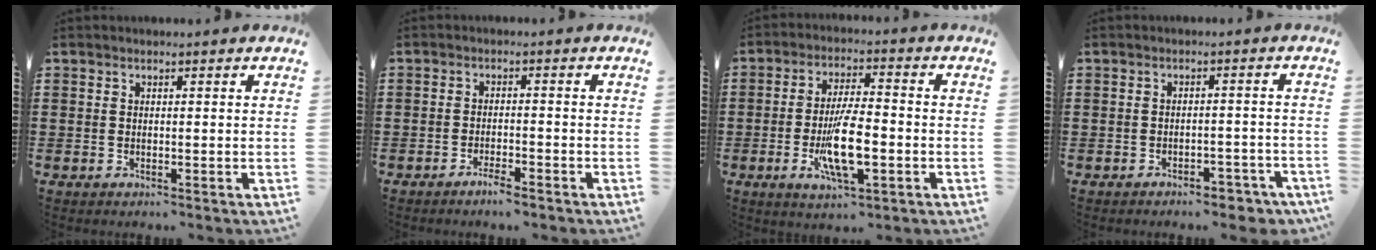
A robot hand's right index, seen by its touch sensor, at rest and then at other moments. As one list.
[{"total": 2.3, "force": [-2.0, 0.1, 1.2], "torque": [-0.021, 0.001, -0.037]}, {"total": 9.8, "force": [-2.5, 3.2, 8.9], "torque": [-0.177, -0.011, -0.042]}, {"total": 2.8, "force": [-2.7, 0.5, 0.8], "torque": [-0.016, 0.002, -0.054]}]